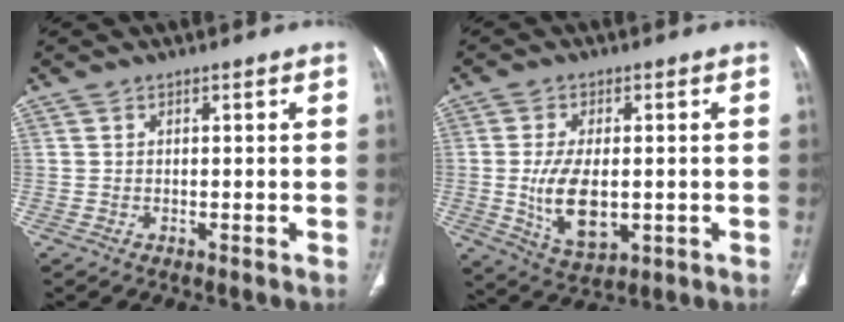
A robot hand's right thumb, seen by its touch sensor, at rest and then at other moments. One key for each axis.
{"total": 10.5, "fx": -1.0, "fy": 5.6, "fz": 8.9, "tx": -0.160, "ty": -0.013, "tz": -0.006}